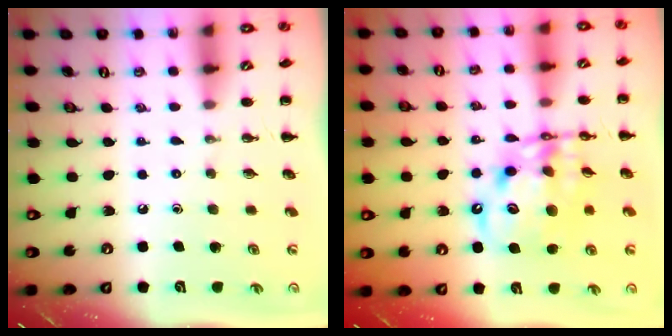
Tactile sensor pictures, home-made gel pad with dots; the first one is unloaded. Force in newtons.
{"total": 13.6, "press": 13.2, "slide": 3.3}